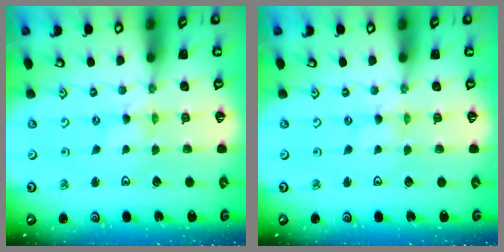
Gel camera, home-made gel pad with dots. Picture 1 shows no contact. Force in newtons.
{"total": 0.0}